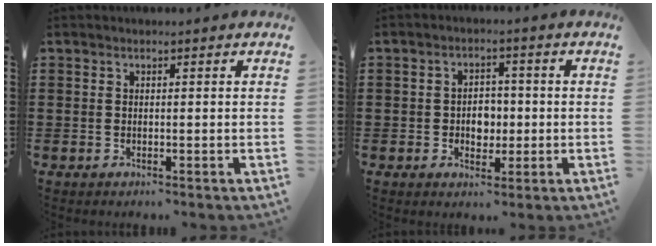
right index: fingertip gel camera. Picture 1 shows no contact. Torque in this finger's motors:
{"motor_torque": [2.14, 0.00, 0.13, 0.02]}